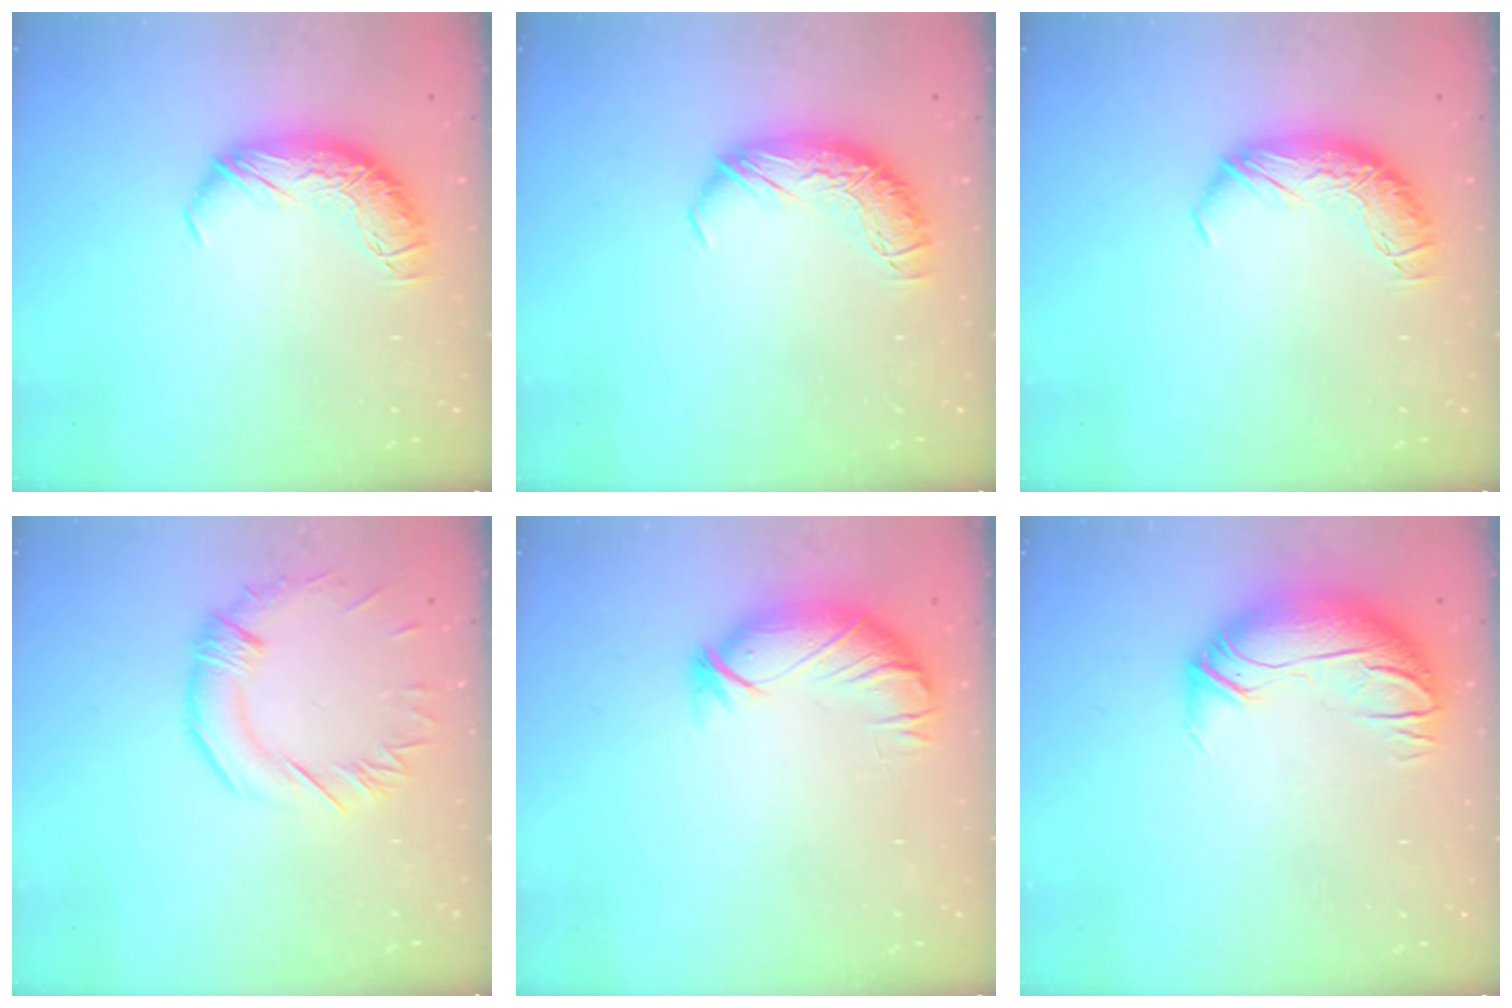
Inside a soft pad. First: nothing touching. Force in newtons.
{"total": 0.0}
{"total": 0.0}
{"total": 0.7, "press": 0.0, "slide": 0.7}
{"total": 3.7, "press": 3.1, "slide": 2.0}
{"total": 3.0, "press": 0.4, "slide": 2.9}